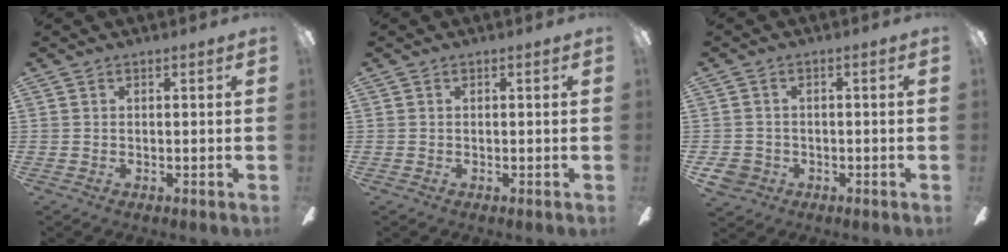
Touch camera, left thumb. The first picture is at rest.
{"total": 0.0}
{"total": 4.3, "force": [-1.8, 3.5, 1.5], "torque": [-0.043, 0.010, -0.036]}